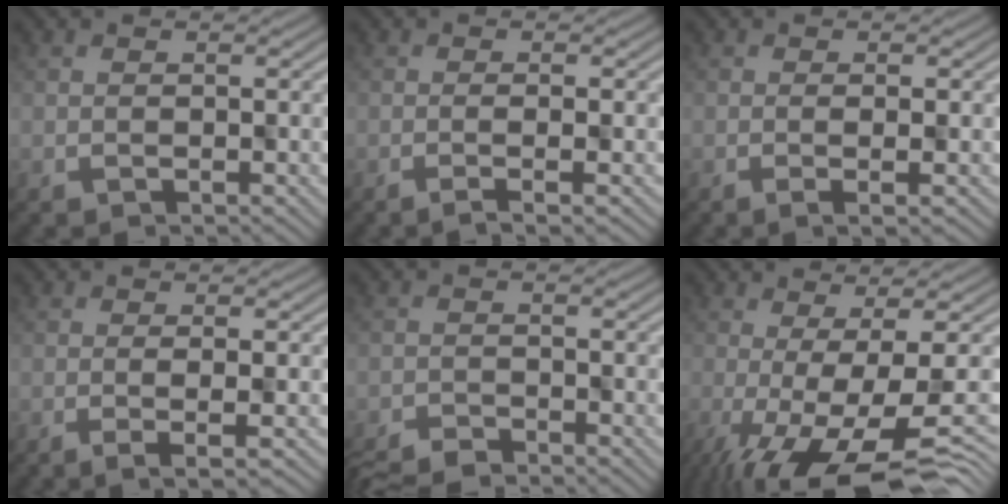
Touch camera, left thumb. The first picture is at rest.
{"total": 2.4, "force": [-1.1, 0.2, 2.1], "torque": [-0.026, 0.012, -0.023]}
{"total": 2.3, "force": [-0.6, 0.3, 2.2], "torque": [-0.030, 0.009, -0.012]}
{"total": 3.2, "force": [-1.0, 0.5, 3.0], "torque": [-0.040, 0.006, -0.013]}
{"total": 4.1, "force": [-3.9, 0.8, 1.2], "torque": [-0.026, -0.005, -0.068]}
{"total": 13.8, "force": [-5.4, 3.7, 12.2], "torque": [-0.181, -0.014, -0.068]}